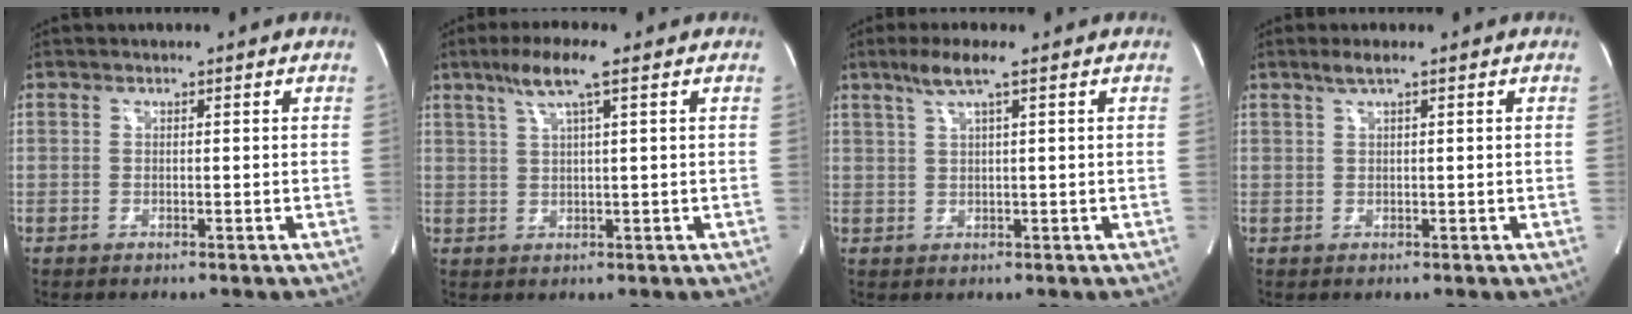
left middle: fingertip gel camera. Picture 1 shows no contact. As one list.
[{"total": 6.0, "force": [3.4, -0.3, 4.9], "torque": [-0.101, 0.012, 0.064]}, {"total": 4.3, "force": [2.6, -0.3, 3.4], "torque": [-0.077, 0.009, 0.053]}, {"total": 2.1, "force": [1.4, -0.1, 1.6], "torque": [-0.040, 0.009, 0.030]}]